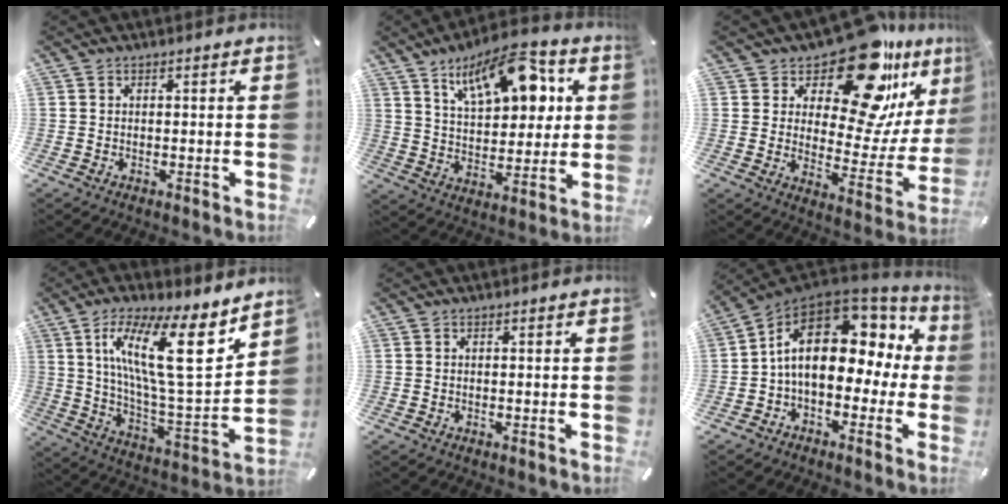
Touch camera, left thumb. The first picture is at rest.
{"total": 16.9, "force": [9.3, 8.1, 11.5], "torque": [-0.170, -0.037, 0.156]}
{"total": 21.0, "force": [15.6, 7.4, 12.0], "torque": [-0.170, -0.133, 0.259]}
{"total": 21.2, "force": [10.7, 6.0, 17.2], "torque": [-0.301, -0.059, 0.166]}
{"total": 0.0}
{"total": 16.9, "force": [2.8, 10.6, 12.9], "torque": [-0.224, -0.011, 0.046]}